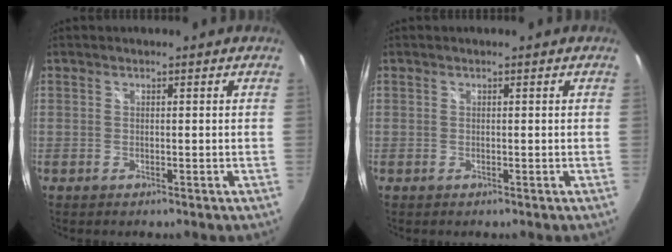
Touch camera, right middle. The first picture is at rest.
{"total": 0.0}